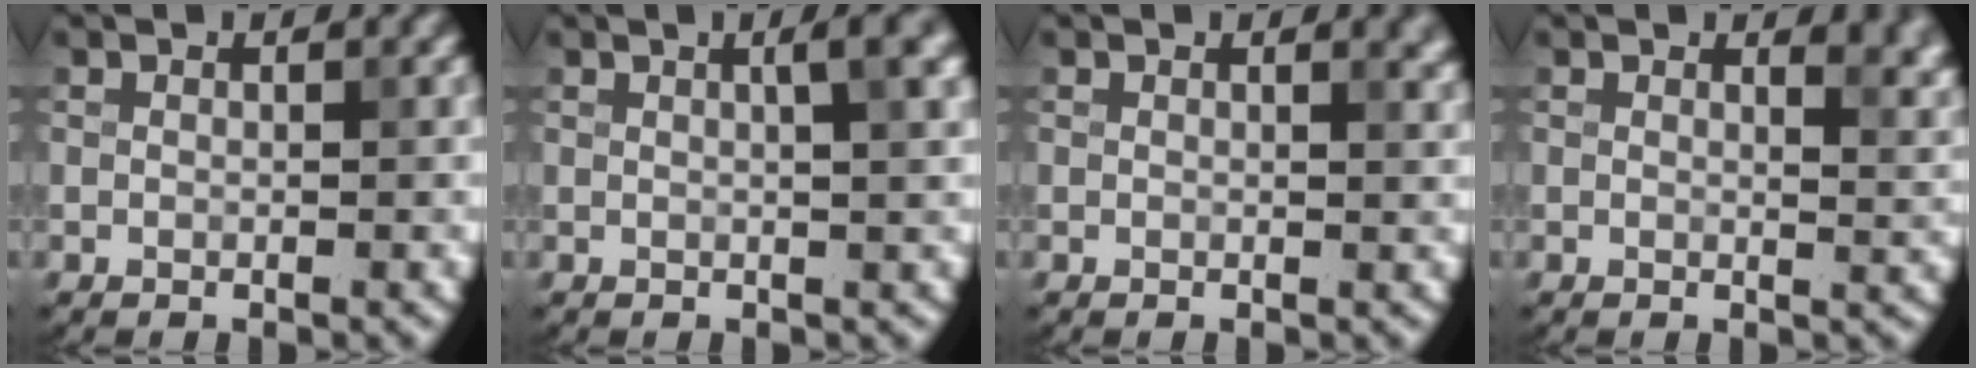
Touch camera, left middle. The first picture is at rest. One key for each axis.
{"total": 3.4, "fx": 1.2, "fy": 0.9, "fz": 3.1, "tx": -0.027, "ty": 0.011, "tz": 0.010}
{"total": 1.5, "fx": 1.0, "fy": 0.5, "fz": 0.9, "tx": -0.001, "ty": 0.003, "tz": 0.013}
{"total": 3.6, "fx": 2.4, "fy": 1.5, "fz": 2.1, "tx": -0.011, "ty": 0.000, "tz": 0.029}